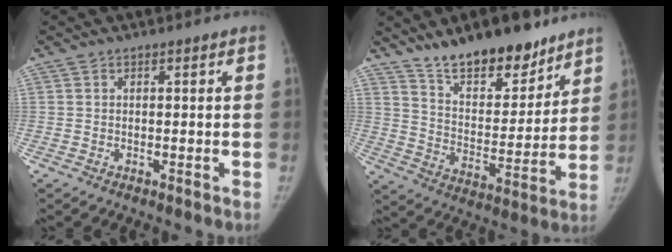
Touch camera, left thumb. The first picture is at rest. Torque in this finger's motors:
{"motor_torque": [0.09, 0.05, 0.98, -0.95, 0.06]}